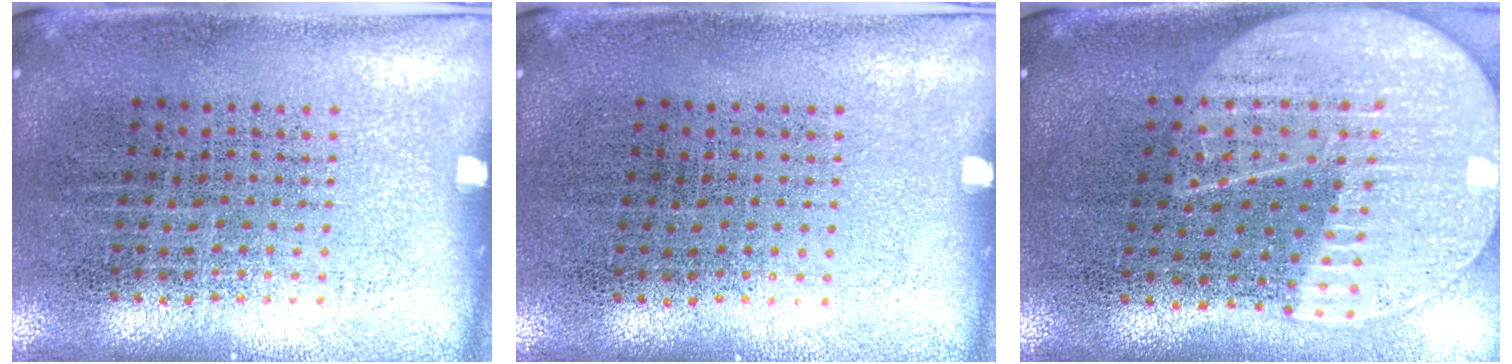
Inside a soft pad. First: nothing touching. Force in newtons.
{"total": 0.0}
{"total": 2.3, "press": 2.0, "slide": 1.2}